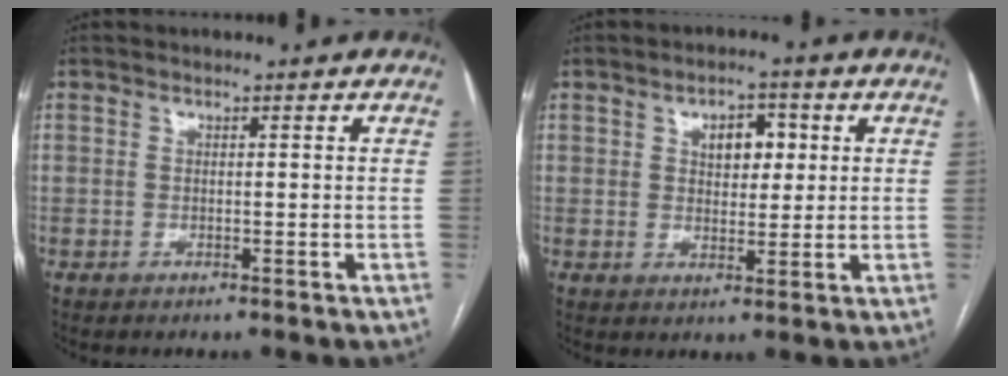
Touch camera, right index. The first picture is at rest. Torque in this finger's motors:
{"motor_torque": [0.10, 0.04, 0.08, 0.04]}